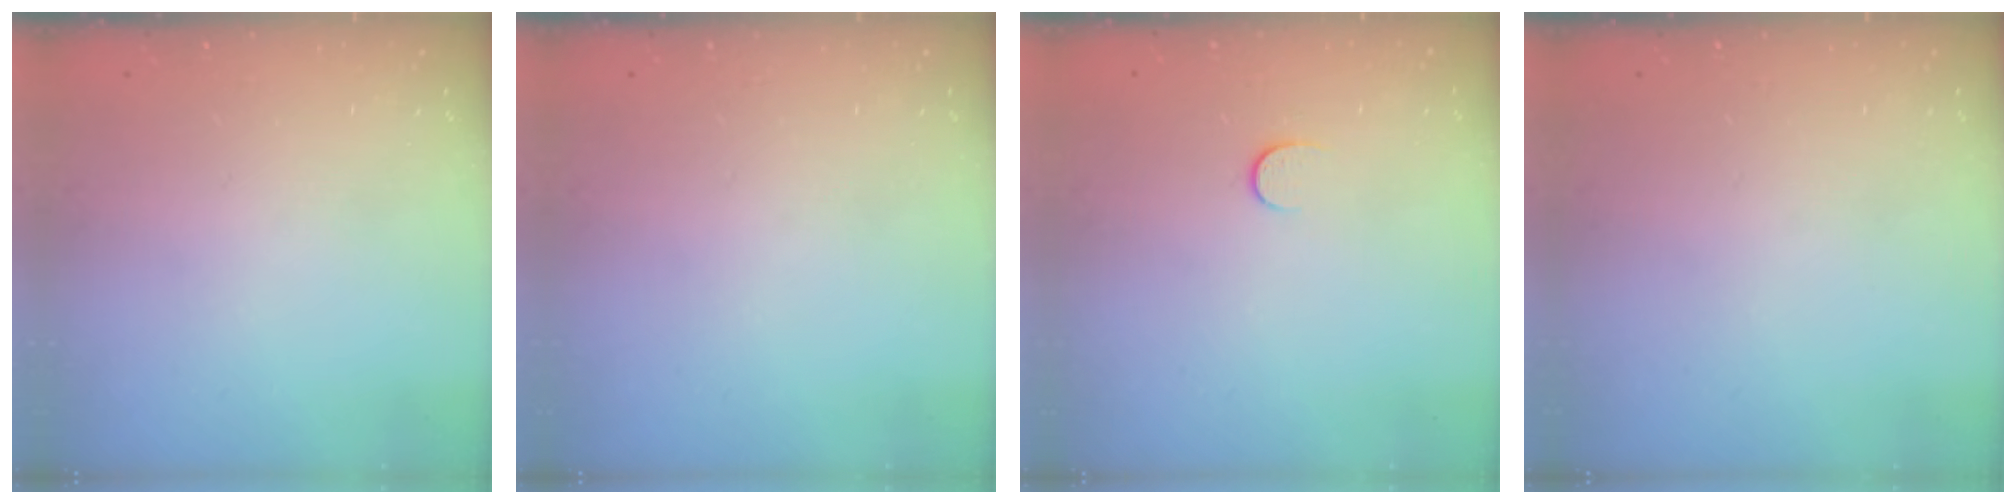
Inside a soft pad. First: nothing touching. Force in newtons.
{"total": 0.0}
{"total": 4.4, "press": 4.3, "slide": 0.7}
{"total": 0.0}